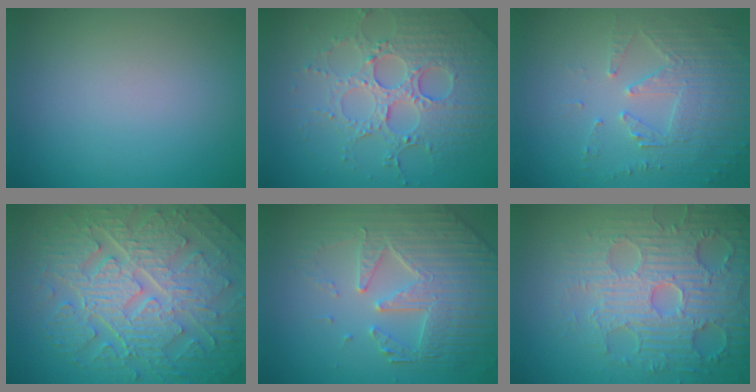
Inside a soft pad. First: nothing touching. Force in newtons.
{"total": 6.0, "press": 5.0, "slide": 3.4}
{"total": 4.6, "press": 3.6, "slide": 2.9}
{"total": 10.2, "press": 6.9, "slide": 7.5}
{"total": 5.5, "press": 5.0, "slide": 2.4}
{"total": 7.0, "press": 5.9, "slide": 3.7}